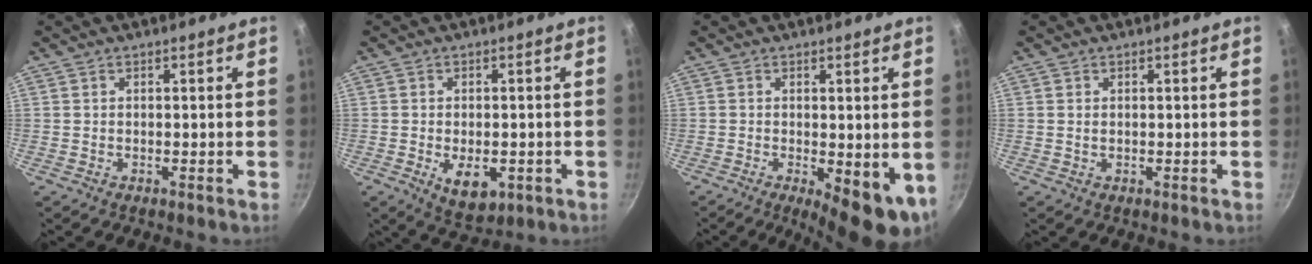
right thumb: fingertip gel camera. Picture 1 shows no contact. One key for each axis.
{"total": 7.1, "fx": -2.0, "fy": 4.1, "fz": 5.4, "tx": -0.065, "ty": -0.004, "tz": -0.016}
{"total": 9.5, "fx": -1.7, "fy": 3.5, "fz": 8.6, "tx": -0.094, "ty": -0.010, "tz": -0.012}
{"total": 0.7, "fx": 0.1, "fy": 0.5, "fz": 0.5, "tx": -0.008, "ty": 0.002, "tz": 0.002}